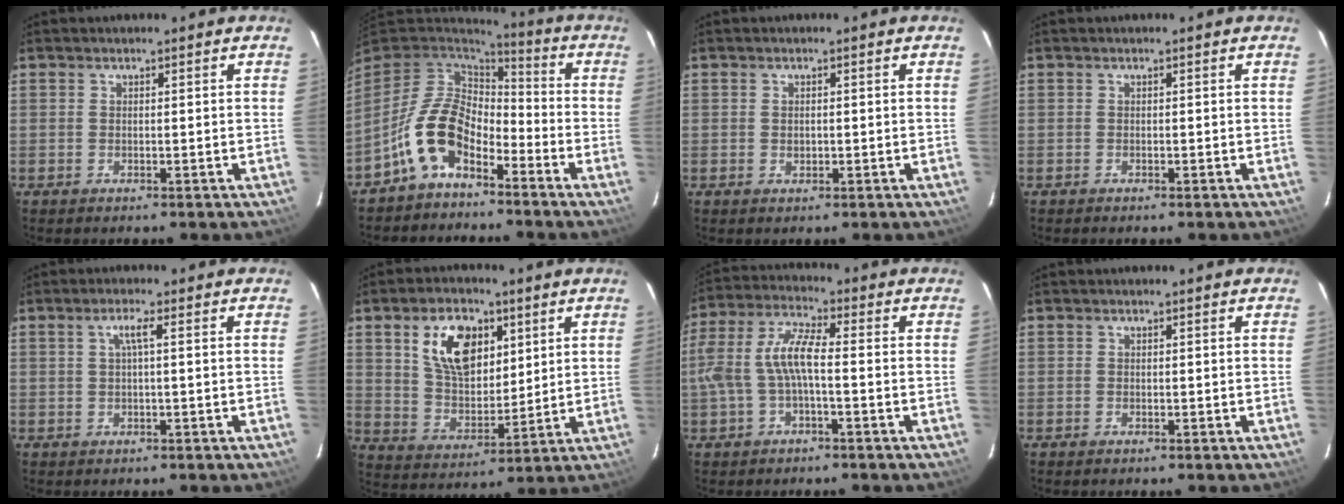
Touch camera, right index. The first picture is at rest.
{"total": 11.6, "force": [-6.4, 6.7, 7.0], "torque": [-0.147, 0.018, -0.125]}
{"total": 1.0, "force": [-0.1, 0.9, 0.5], "torque": [-0.006, 0.001, 0.000]}
{"total": 0.0}
{"total": 2.2, "force": [0.2, -0.1, 2.2], "torque": [-0.042, 0.005, 0.003]}
{"total": 12.9, "force": [5.4, 7.8, 8.7], "torque": [-0.158, 0.017, 0.106]}
{"total": 8.2, "force": [-1.6, 2.3, 7.7], "torque": [-0.172, 0.013, -0.027]}
{"total": 0.0}